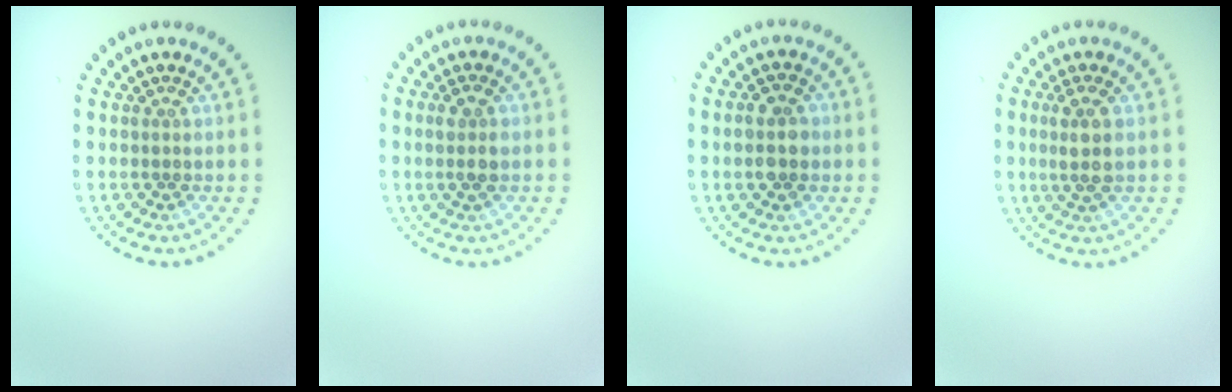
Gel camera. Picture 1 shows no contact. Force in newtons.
{"total": 1.8, "press": 1.7, "slide": 0.6}
{"total": 2.8, "press": 2.8, "slide": 0.1}
{"total": 2.2, "press": 1.9, "slide": 1.2}